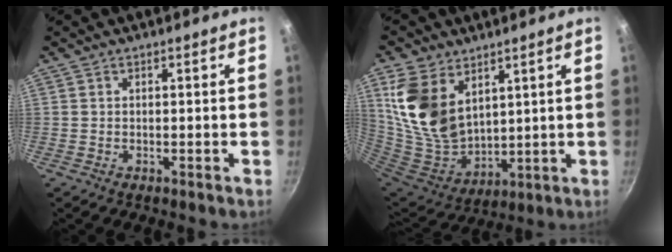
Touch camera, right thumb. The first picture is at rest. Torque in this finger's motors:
{"motor_torque": [0.45, 1.72, 1.80, 0.69, 0.20]}